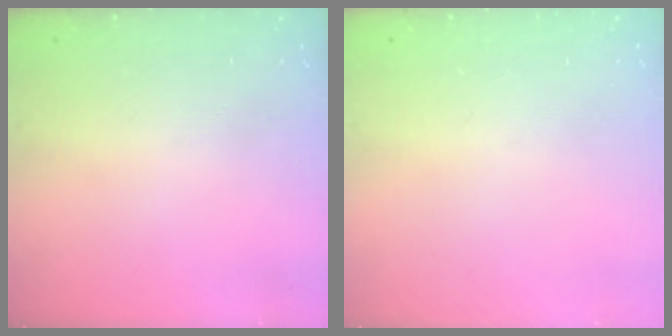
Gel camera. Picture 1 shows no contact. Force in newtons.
{"total": 0.0}